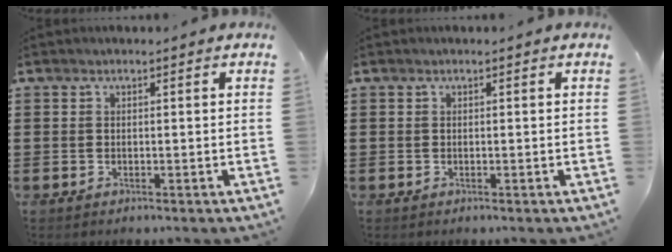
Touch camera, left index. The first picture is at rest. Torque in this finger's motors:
{"motor_torque": [0.00, 0.00, 0.00, 0.00]}